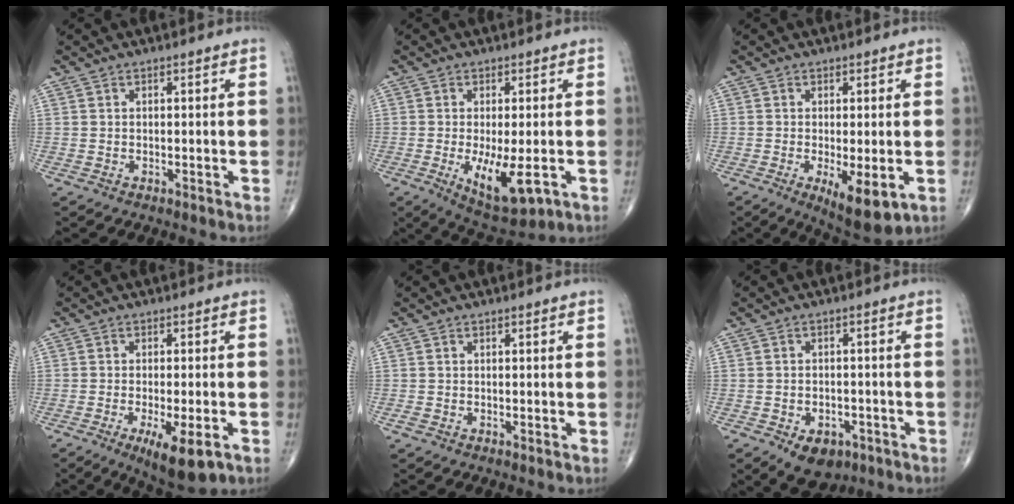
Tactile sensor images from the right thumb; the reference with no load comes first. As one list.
[{"total": 9.9, "force": [-2.5, 3.6, 8.8], "torque": [-0.147, -0.019, -0.028]}, {"total": 8.2, "force": [-2.3, 2.8, 7.4], "torque": [-0.113, -0.023, -0.029]}, {"total": 9.2, "force": [-4.0, 2.6, 7.8], "torque": [-0.120, -0.012, -0.056]}, {"total": 0.6, "force": [-0.3, 0.4, 0.3], "torque": [-0.013, -0.003, -0.009]}, {"total": 7.2, "force": [-3.9, 4.8, 3.9], "torque": [-0.037, 0.019, -0.047]}]